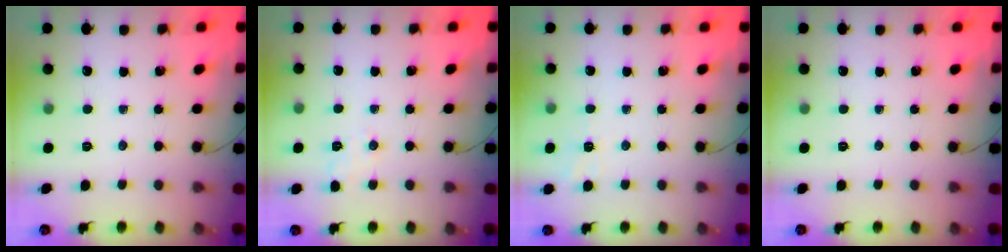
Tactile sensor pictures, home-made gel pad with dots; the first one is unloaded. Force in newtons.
{"total": 1.4, "press": 0.7, "slide": 1.2}
{"total": 1.9, "press": 0.5, "slide": 1.9}
{"total": 0.0}